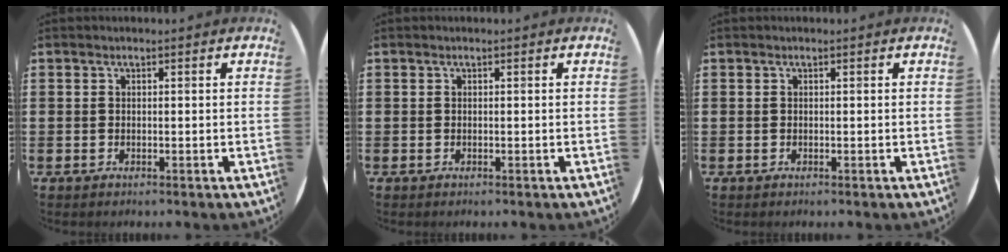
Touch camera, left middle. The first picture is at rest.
{"total": 0.0}
{"total": 0.0}